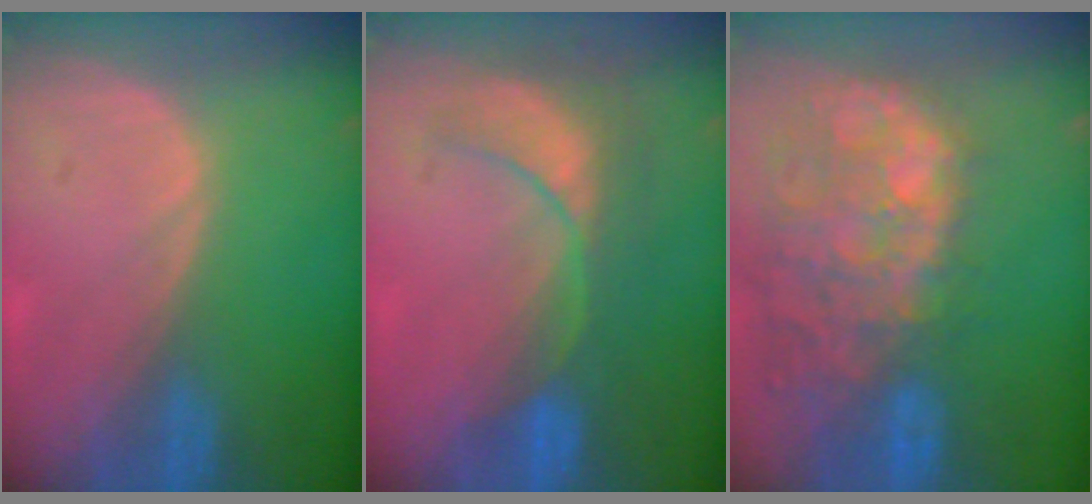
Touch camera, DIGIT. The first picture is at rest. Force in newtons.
{"total": 8.7, "press": 7.7, "slide": 4.0}
{"total": 13.8, "press": 11.5, "slide": 7.6}